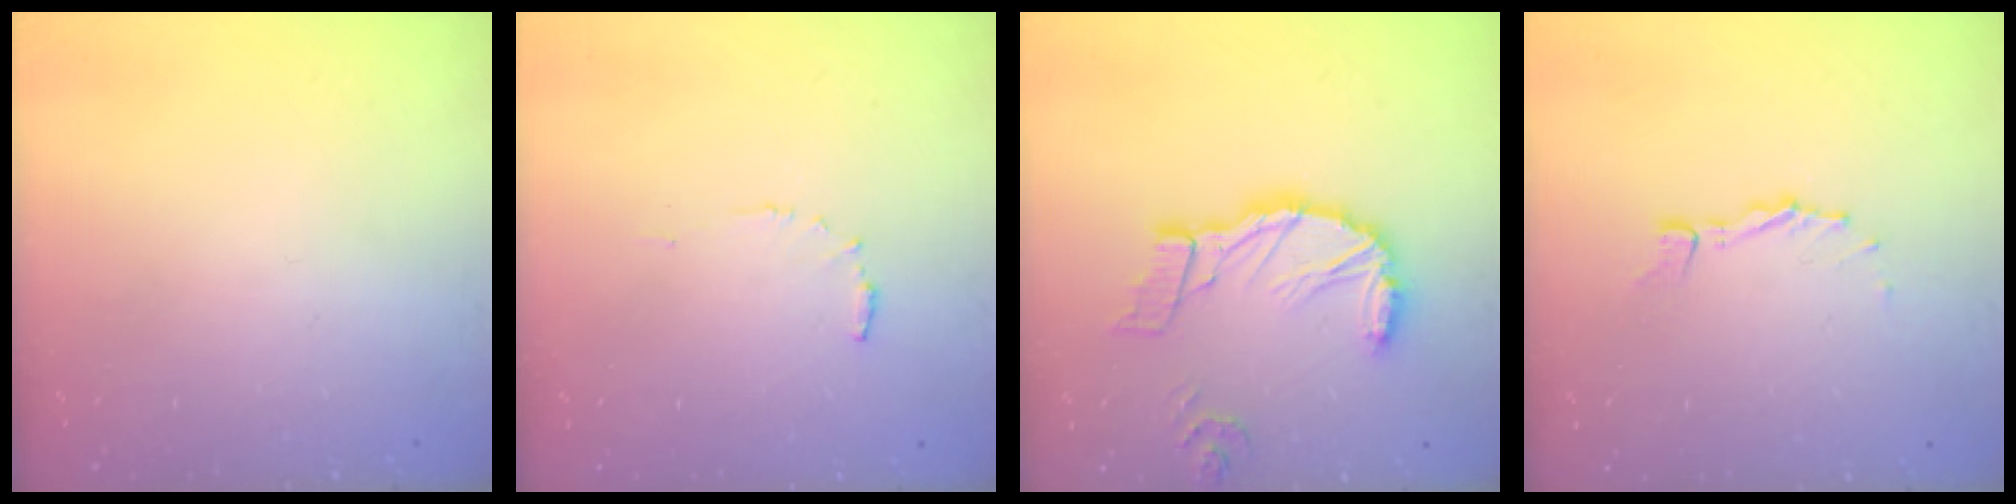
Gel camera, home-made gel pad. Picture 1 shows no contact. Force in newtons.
{"total": 5.1, "press": 5.1, "slide": 0.3}
{"total": 13.7, "press": 13.6, "slide": 1.8}
{"total": 3.9, "press": 3.9, "slide": 0.3}